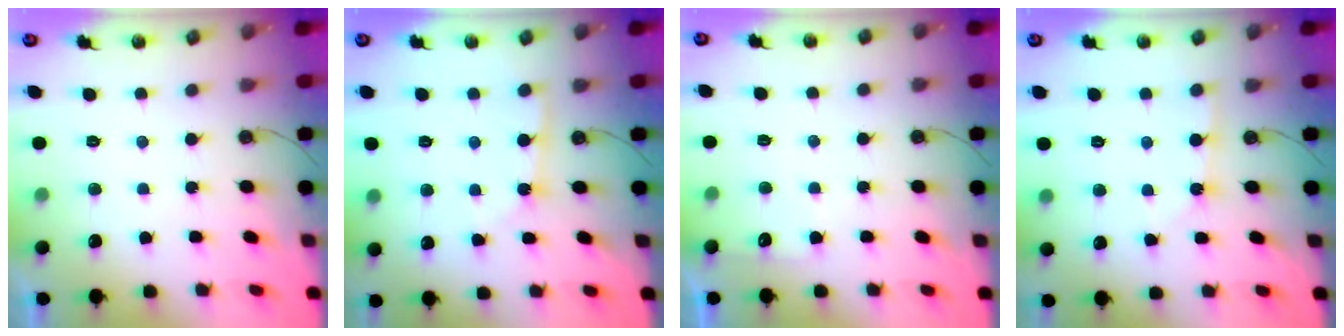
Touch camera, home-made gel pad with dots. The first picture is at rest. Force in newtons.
{"total": 3.2, "press": 3.2, "slide": 0.2}
{"total": 4.3, "press": 4.3, "slide": 0.4}
{"total": 2.8, "press": 2.8, "slide": 0.3}